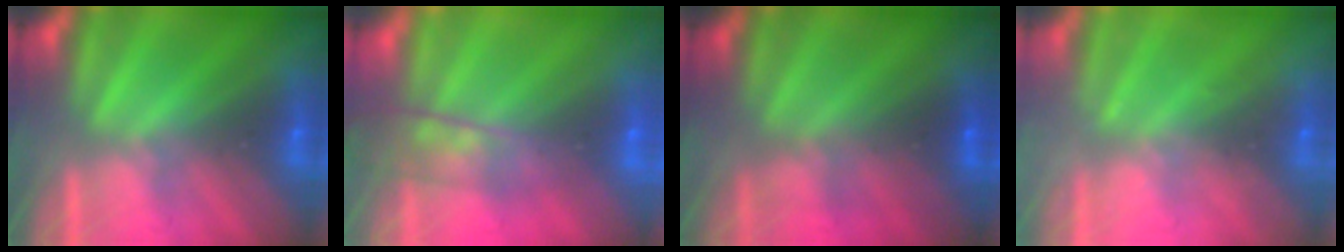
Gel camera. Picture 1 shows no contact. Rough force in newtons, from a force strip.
{"total": 7.7}
{"total": 2.7}
{"total": 2.4}